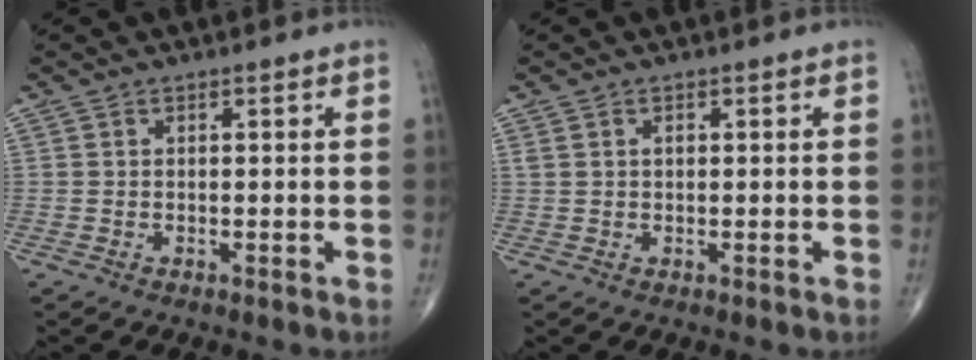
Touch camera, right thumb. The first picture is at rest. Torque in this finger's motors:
{"motor_torque": [0.03, -0.53, 0.33, 0.27, -0.02]}